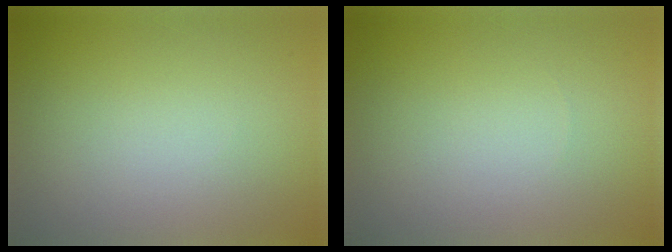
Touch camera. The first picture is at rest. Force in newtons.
{"total": 0.0}